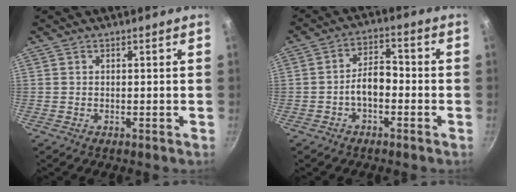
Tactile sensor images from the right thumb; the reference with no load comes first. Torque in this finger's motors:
{"motor_torque": [0.58, 0.47, 0.94, -0.50, 0.14]}